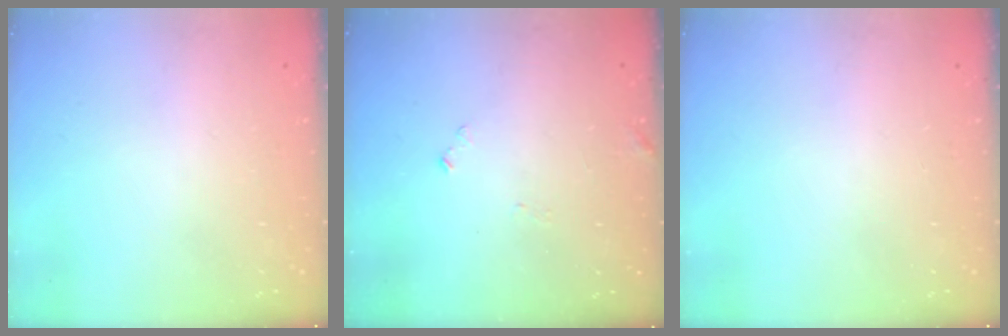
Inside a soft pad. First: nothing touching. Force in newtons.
{"total": 6.6, "press": 6.6, "slide": 0.3}
{"total": 0.0}